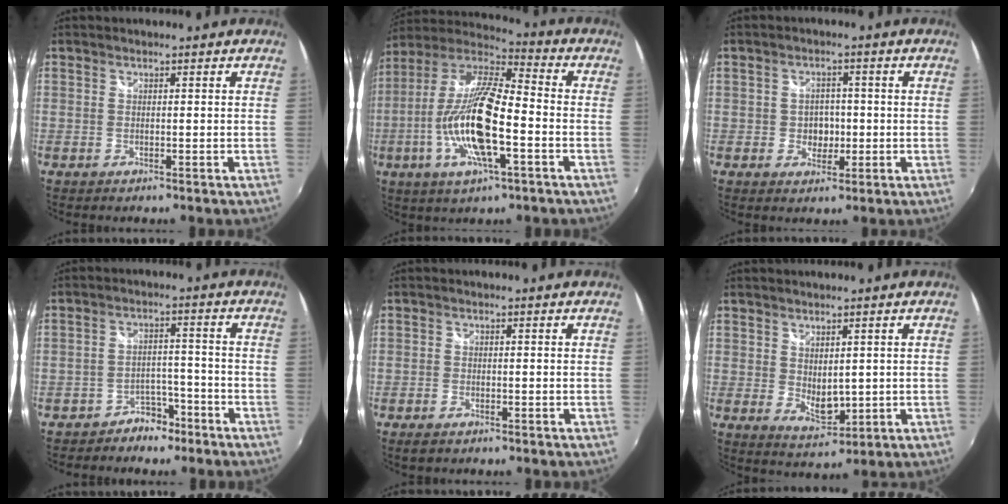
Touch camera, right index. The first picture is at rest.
{"total": 18.5, "force": [-5.3, 4.6, 17.1], "torque": [-0.335, -0.012, -0.106]}
{"total": 3.9, "force": [-0.6, 3.4, 1.7], "torque": [-0.027, 0.005, -0.008]}
{"total": 5.4, "force": [-4.2, 3.2, 1.1], "torque": [-0.025, 0.019, -0.063]}
{"total": 2.1, "force": [-1.5, 1.1, 1.0], "torque": [-0.025, -0.005, -0.029]}
{"total": 4.8, "force": [1.0, 3.2, 3.4], "torque": [-0.052, -0.008, 0.026]}